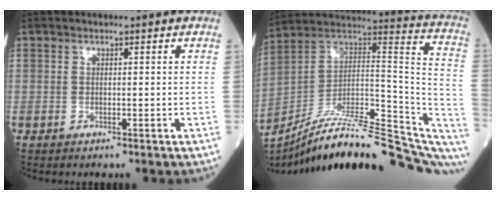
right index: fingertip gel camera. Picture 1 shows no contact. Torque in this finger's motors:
{"motor_torque": [-0.78, -1.36, 0.15, 0.04]}